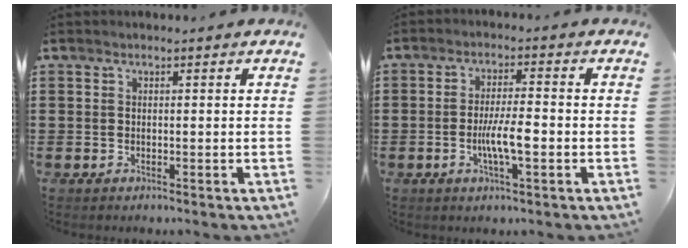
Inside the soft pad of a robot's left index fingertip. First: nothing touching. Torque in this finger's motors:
{"motor_torque": [0.55, 0.23, 0.41, 0.09]}